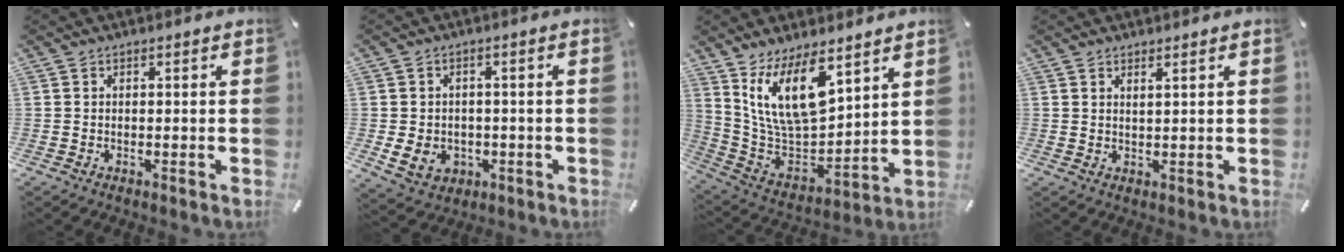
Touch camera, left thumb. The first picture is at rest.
{"total": 7.1, "force": [-1.4, 6.1, 3.3], "torque": [-0.062, 0.009, -0.023]}
{"total": 17.1, "force": [10.1, 8.2, 11.1], "torque": [-0.225, -0.056, 0.183]}
{"total": 1.1, "force": [1.1, -0.1, 0.3], "torque": [-0.006, -0.002, 0.020]}